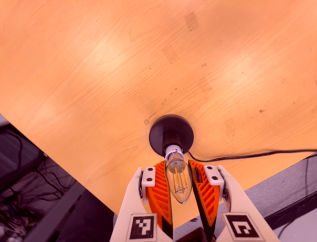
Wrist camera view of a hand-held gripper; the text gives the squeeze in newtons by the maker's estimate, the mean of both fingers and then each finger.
{"total": 14.1, "left": 13.7, "right": 14.4}